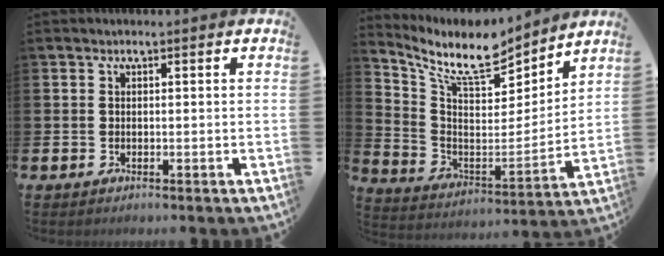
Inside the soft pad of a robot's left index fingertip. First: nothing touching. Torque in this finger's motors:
{"motor_torque": [0.15, -0.76, 0.59, 0.20]}